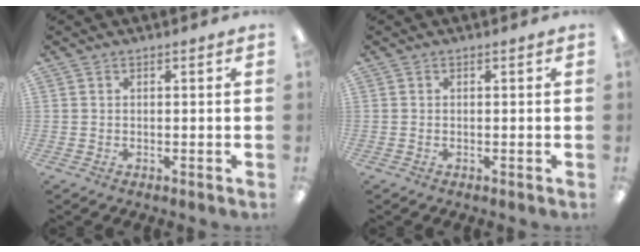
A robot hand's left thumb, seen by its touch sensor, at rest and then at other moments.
{"total": 0.0}